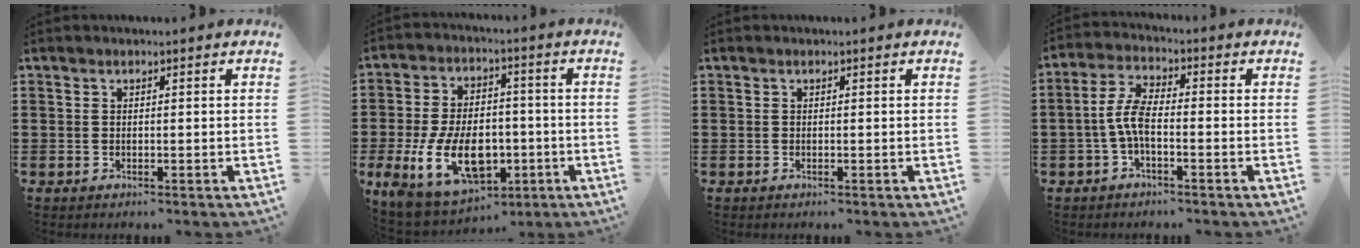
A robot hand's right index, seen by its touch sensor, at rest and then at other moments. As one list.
[{"total": 13.4, "force": [-3.4, 8.7, 9.6], "torque": [-0.197, 0.003, -0.056]}, {"total": 0.0}, {"total": 5.7, "force": [-1.4, 2.0, 5.2], "torque": [-0.120, -0.003, -0.032]}]